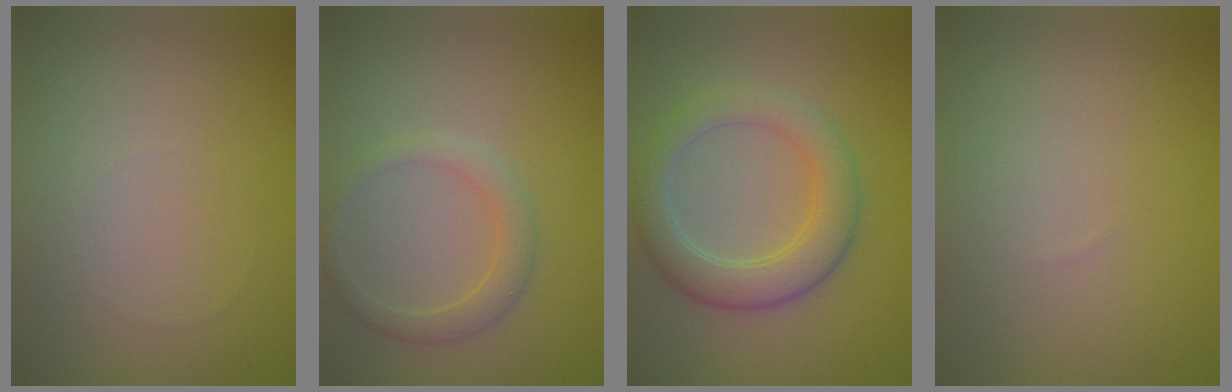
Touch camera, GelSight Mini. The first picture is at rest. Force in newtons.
{"total": 2.1, "press": 2.1, "slide": 0.1}
{"total": 4.9, "press": 4.8, "slide": 0.3}
{"total": 0.0}